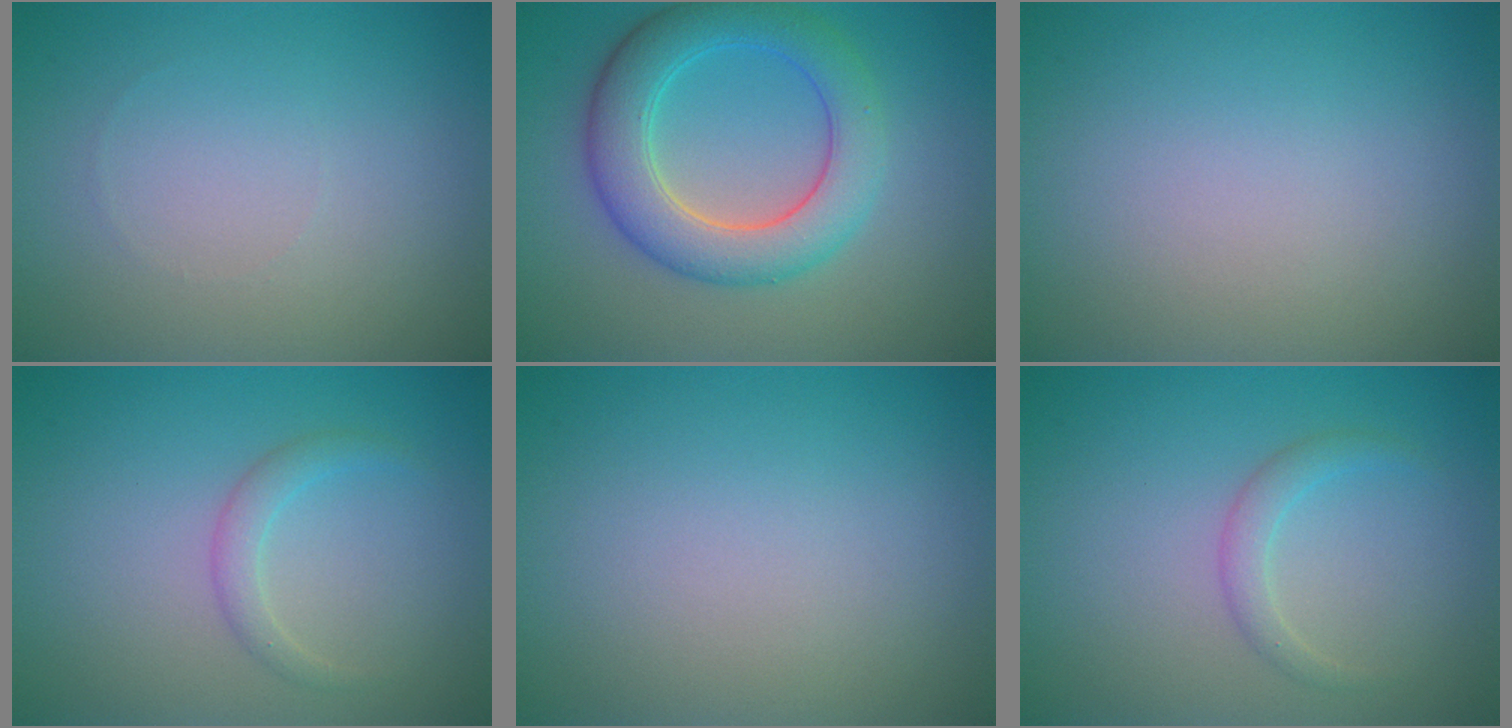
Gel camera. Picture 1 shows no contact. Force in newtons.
{"total": 6.3, "press": 6.3, "slide": 0.2}
{"total": 0.0}
{"total": 1.5, "press": 1.5, "slide": 0.1}
{"total": 0.0}
{"total": 1.5, "press": 1.5, "slide": 0.1}